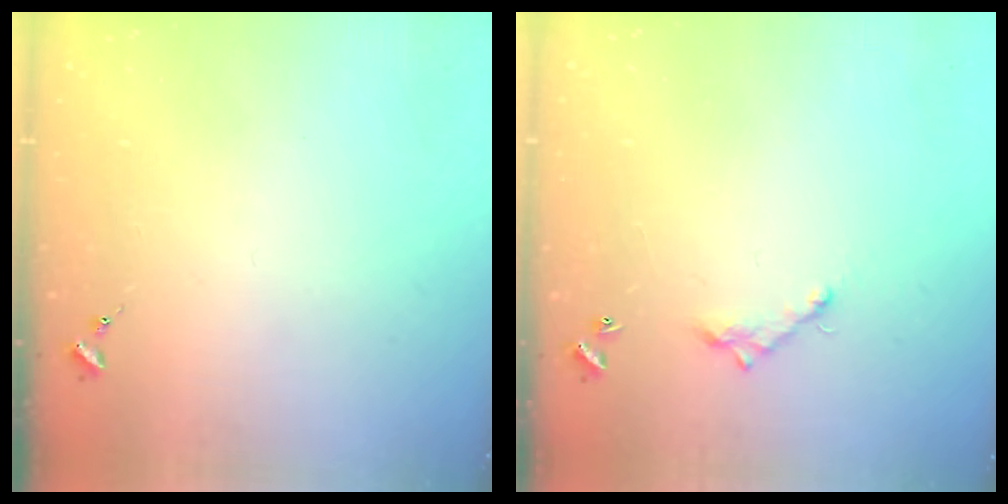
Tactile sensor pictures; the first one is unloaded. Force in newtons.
{"total": 6.2, "press": 6.2, "slide": 0.4}